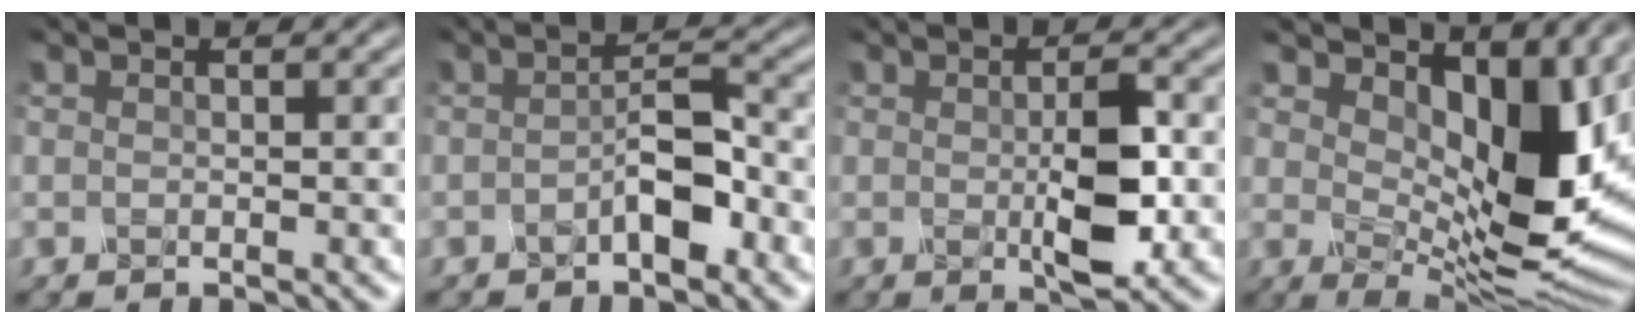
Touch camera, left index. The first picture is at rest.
{"total": 2.3, "force": [-1.3, 0.2, 1.8], "torque": [-0.046, 0.011, -0.021]}
{"total": 4.0, "force": [-0.5, 0.9, 3.8], "torque": [-0.087, -0.006, -0.003]}
{"total": 10.7, "force": [2.2, 5.2, 9.1], "torque": [-0.152, -0.015, 0.051]}